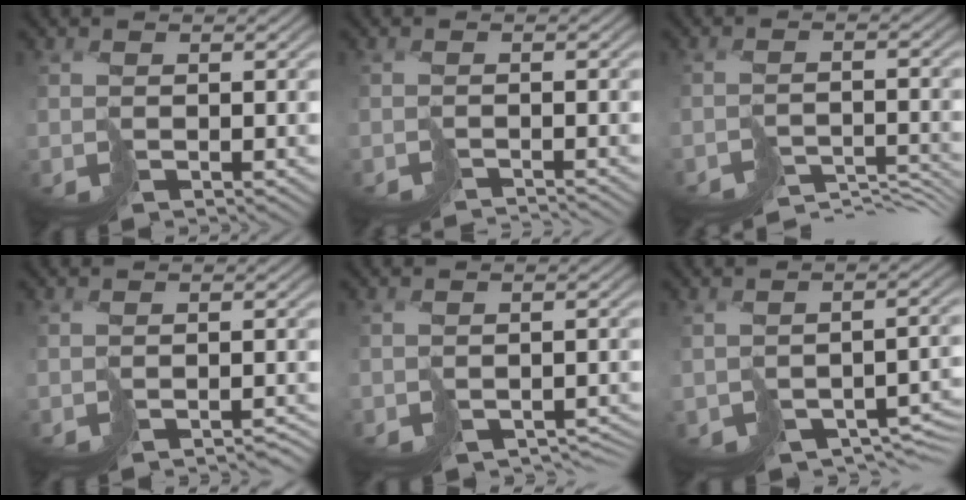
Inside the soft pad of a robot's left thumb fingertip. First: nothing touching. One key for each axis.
{"total": 2.6, "fx": -2.6, "fy": -0.2, "fz": 0.2, "tx": 0.000, "ty": -0.006, "tz": -0.051}
{"total": 7.8, "fx": -7.5, "fy": 1.0, "fz": 1.9, "tx": -0.026, "ty": -0.004, "tz": -0.108}
{"total": 2.0, "fx": -1.9, "fy": 0.2, "fz": 0.7, "tx": -0.009, "ty": -0.009, "tz": -0.026}
{"total": 4.6, "fx": -3.4, "fy": 2.8, "fz": 1.6, "tx": -0.009, "ty": -0.007, "tz": -0.033}
{"total": 6.8, "fx": -4.3, "fy": 3.7, "fz": 3.8, "tx": -0.065, "ty": -0.028, "tz": -0.051}